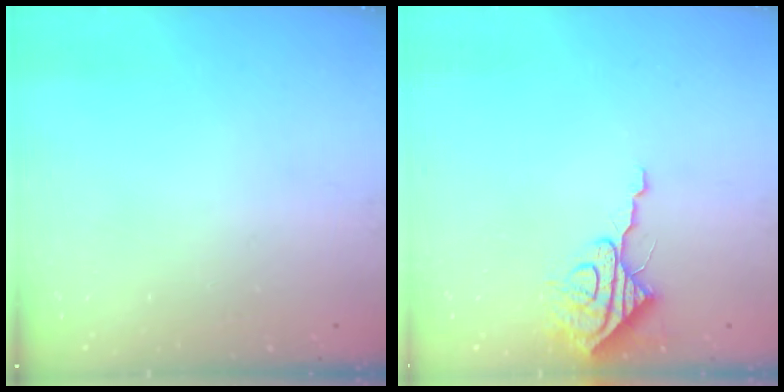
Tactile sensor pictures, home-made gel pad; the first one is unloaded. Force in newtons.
{"total": 8.7, "press": 8.7, "slide": 0.2}